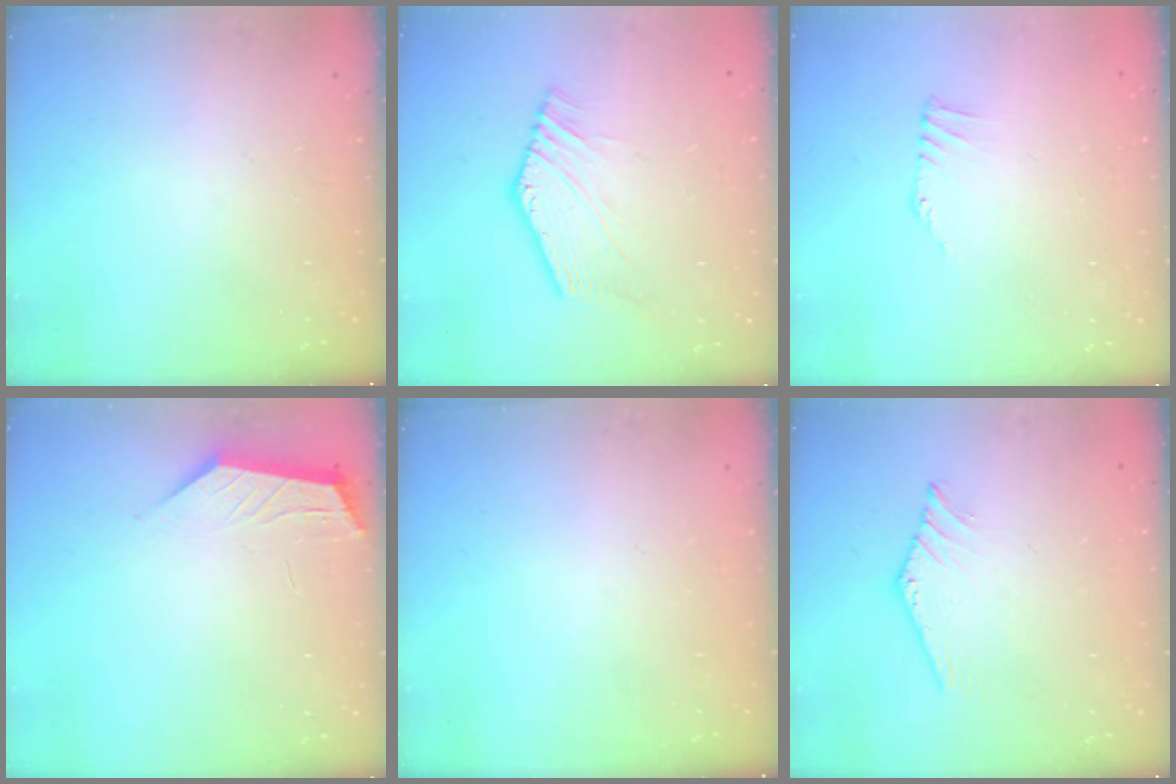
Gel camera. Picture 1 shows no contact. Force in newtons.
{"total": 0.6, "press": 0.0, "slide": 0.6}
{"total": 1.1, "press": 1.0, "slide": 0.2}
{"total": 1.8, "press": 1.7, "slide": 0.4}
{"total": 0.0}
{"total": 0.9, "press": 0.9, "slide": 0.1}